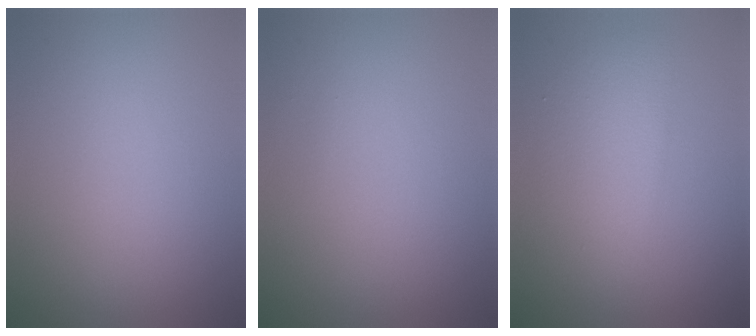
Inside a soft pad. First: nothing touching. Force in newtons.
{"total": 0.0}
{"total": 3.2, "press": 3.2, "slide": 0.0}